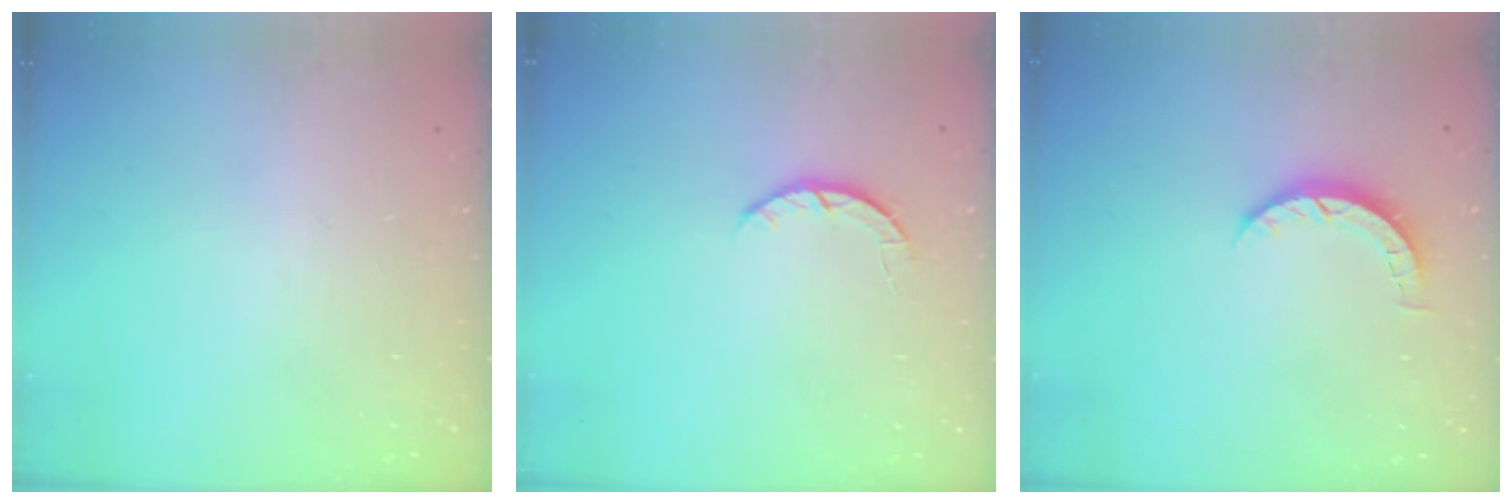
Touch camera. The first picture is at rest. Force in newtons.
{"total": 3.4, "press": 3.4, "slide": 0.6}
{"total": 3.3, "press": 3.3, "slide": 0.4}